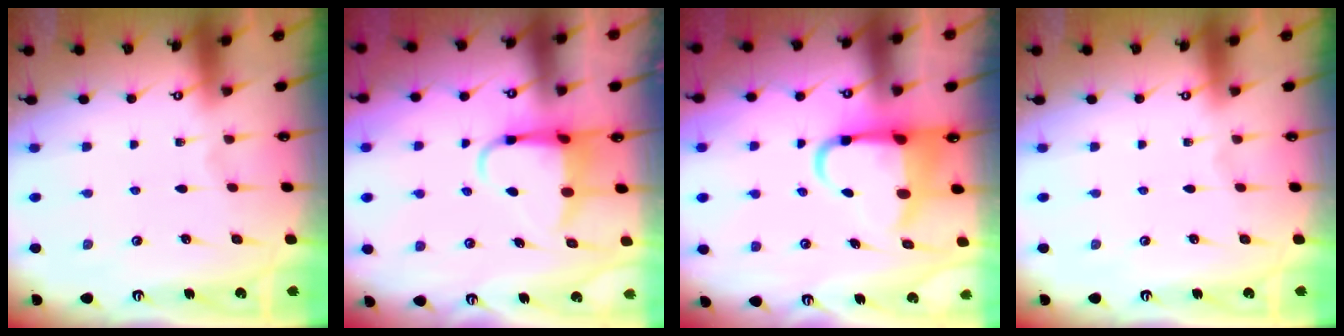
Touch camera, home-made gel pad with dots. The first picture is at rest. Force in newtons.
{"total": 5.3, "press": 5.2, "slide": 0.8}
{"total": 8.2, "press": 8.0, "slide": 1.7}
{"total": 0.0}